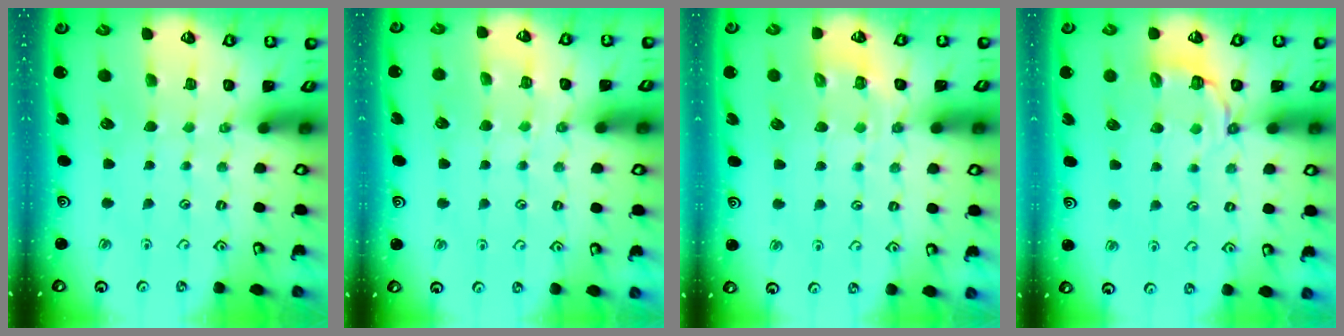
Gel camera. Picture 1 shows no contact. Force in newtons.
{"total": 4.9, "press": 4.8, "slide": 0.6}
{"total": 6.6, "press": 6.5, "slide": 1.3}
{"total": 4.2, "press": 3.5, "slide": 2.2}